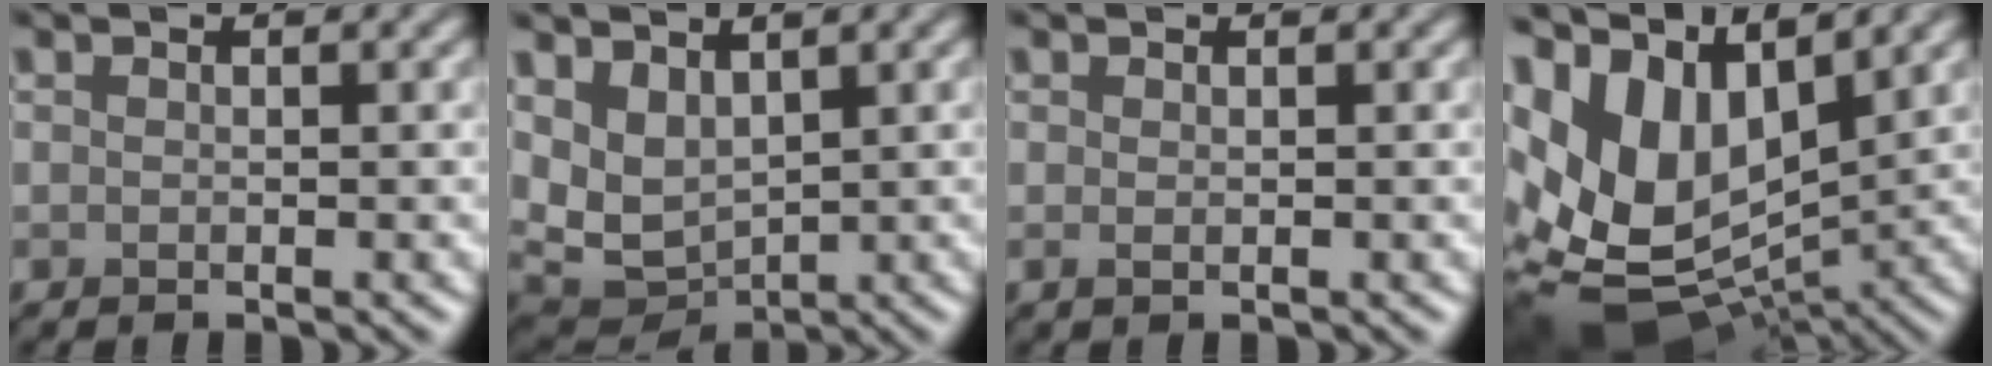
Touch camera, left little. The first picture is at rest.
{"total": 4.4, "force": [1.8, 2.8, 2.9], "torque": [-0.067, -0.013, 0.042]}
{"total": 0.5, "force": [0.0, 0.2, 0.5], "torque": [-0.010, -0.001, 0.000]}
{"total": 13.7, "force": [2.8, 8.4, 10.4], "torque": [-0.187, 0.003, 0.076]}